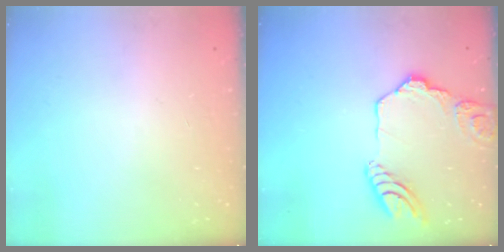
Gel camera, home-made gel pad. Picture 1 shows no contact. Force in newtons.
{"total": 15.3, "press": 15.2, "slide": 1.7}